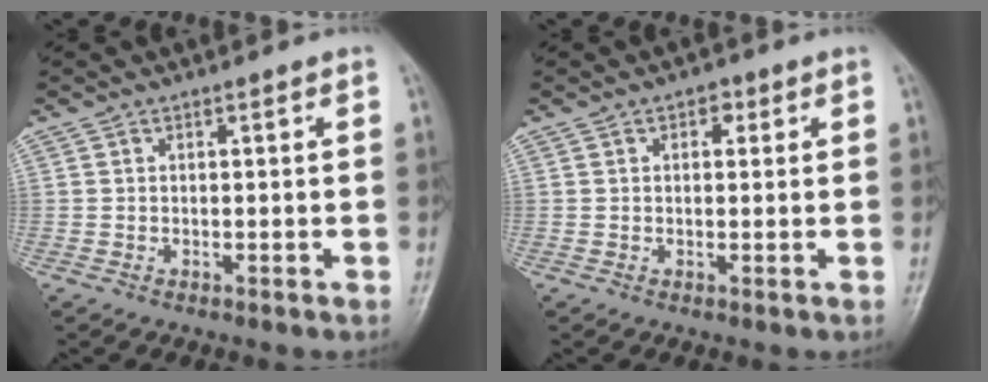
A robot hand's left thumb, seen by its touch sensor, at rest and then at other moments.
{"total": 2.0, "force": [0.9, 1.4, 1.2], "torque": [-0.004, 0.001, 0.007]}